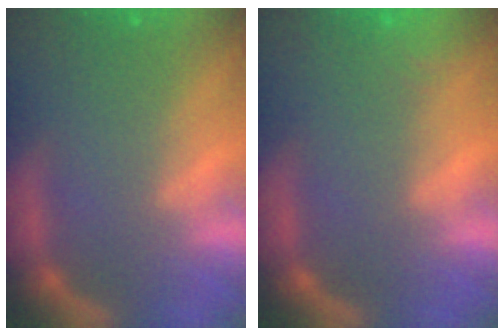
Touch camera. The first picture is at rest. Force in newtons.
{"total": 2.4}